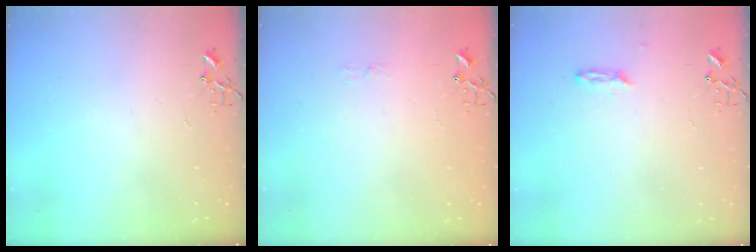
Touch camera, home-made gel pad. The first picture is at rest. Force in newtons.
{"total": 3.6, "press": 3.6, "slide": 0.4}
{"total": 2.3, "press": 2.2, "slide": 0.4}